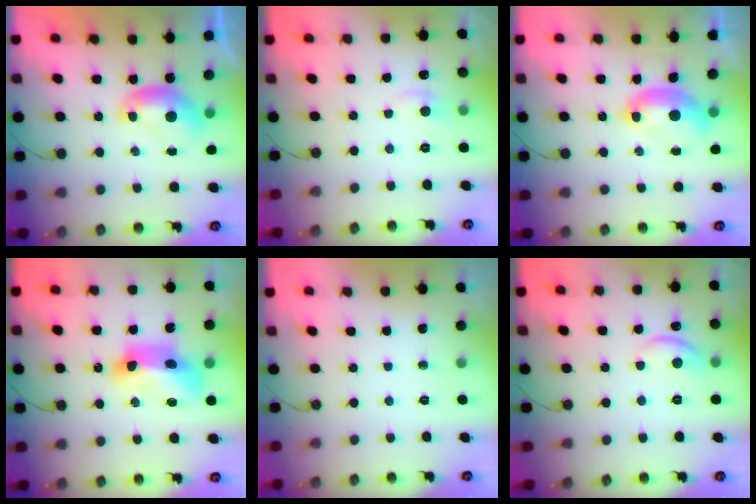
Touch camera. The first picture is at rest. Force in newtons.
{"total": 1.6, "press": 1.4, "slide": 0.8}
{"total": 2.7, "press": 2.6, "slide": 0.6}
{"total": 8.9, "press": 8.8, "slide": 1.3}
{"total": 0.0}
{"total": 4.4, "press": 4.4, "slide": 0.6}